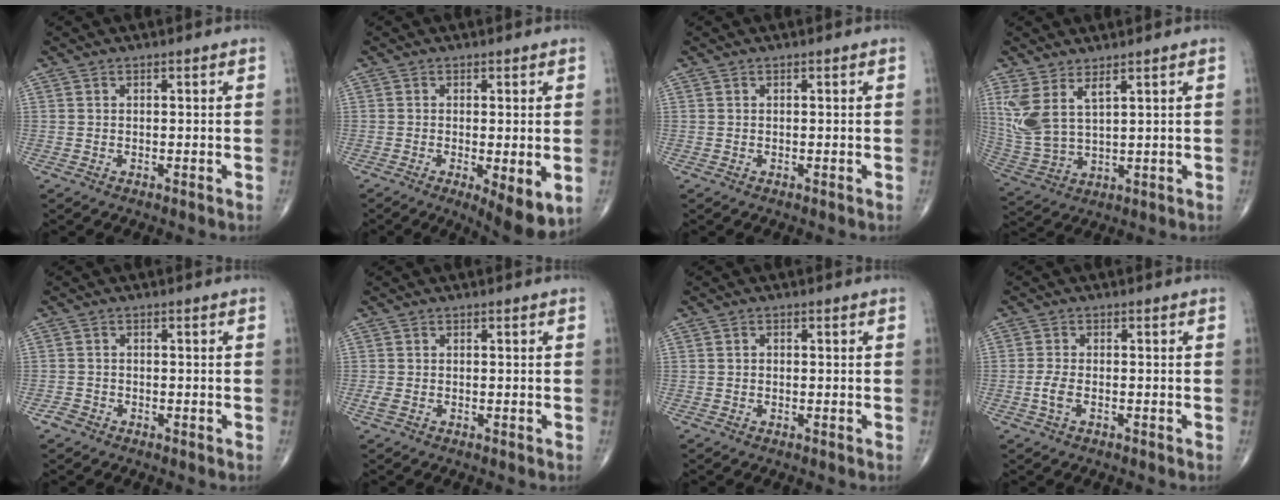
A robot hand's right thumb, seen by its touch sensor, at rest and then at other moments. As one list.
[{"total": 7.8, "force": [-2.0, 2.1, 7.2], "torque": [-0.106, -0.023, -0.029]}, {"total": 0.0}, {"total": 9.0, "force": [4.3, 3.7, 7.0], "torque": [-0.162, -0.022, 0.101]}, {"total": 1.5, "force": [-1.1, 1.0, 0.3], "torque": [-0.001, 0.004, -0.024]}, {"total": 1.4, "force": [-0.4, 0.7, 1.1], "torque": [-0.031, -0.002, -0.009]}, {"total": 0.7, "force": [-0.1, 0.6, 0.4], "torque": [-0.003, 0.003, -0.004]}, {"total": 2.6, "force": [-0.8, 1.3, 2.1], "torque": [-0.049, 0.006, -0.019]}]